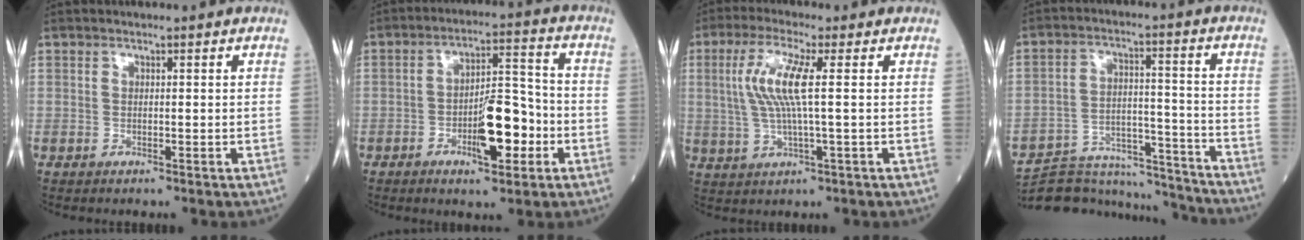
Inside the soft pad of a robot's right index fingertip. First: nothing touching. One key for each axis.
{"total": 9.3, "fx": -3.2, "fy": 2.8, "fz": 8.2, "tx": -0.139, "ty": 0.013, "tz": -0.047}
{"total": 7.6, "fx": 1.4, "fy": 0.2, "fz": 7.5, "tx": -0.171, "ty": 0.007, "tz": 0.029}
{"total": 14.8, "fx": -14.5, "fy": 2.5, "fz": 1.6, "tx": -0.021, "ty": 0.043, "tz": -0.217}